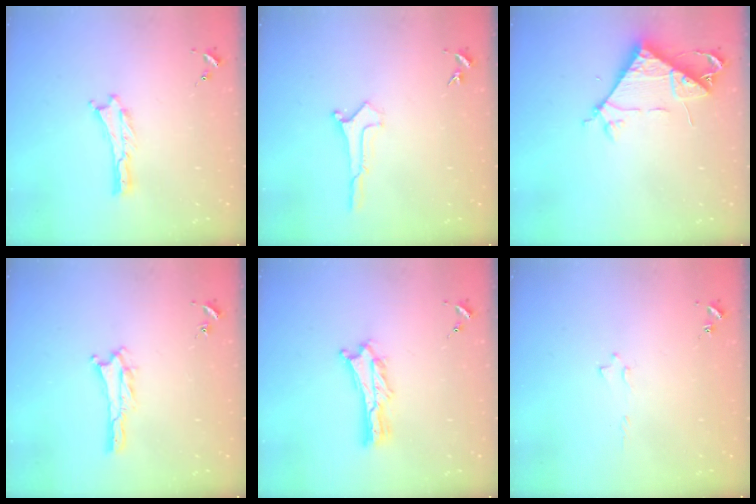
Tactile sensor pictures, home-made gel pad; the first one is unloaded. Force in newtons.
{"total": 0.0}
{"total": 7.5, "press": 7.5, "slide": 0.7}
{"total": 1.4, "press": 1.3, "slide": 0.3}
{"total": 2.6, "press": 2.6, "slide": 0.3}
{"total": 0.5, "press": 0.5, "slide": 0.2}